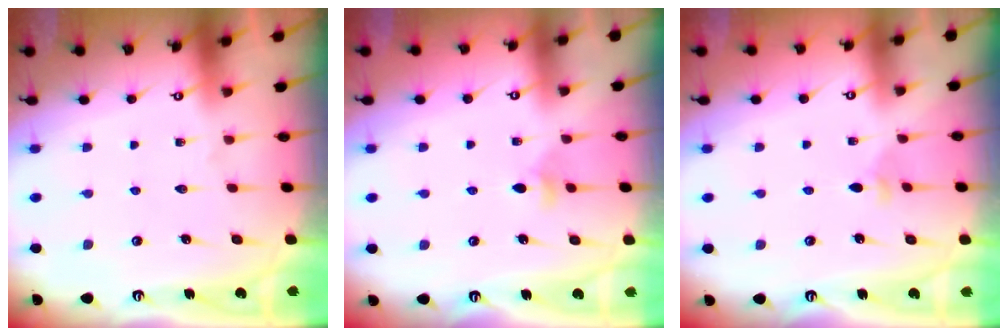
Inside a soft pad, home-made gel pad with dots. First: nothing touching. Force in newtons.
{"total": 4.9, "press": 4.8, "slide": 0.8}
{"total": 2.5, "press": 2.4, "slide": 0.6}